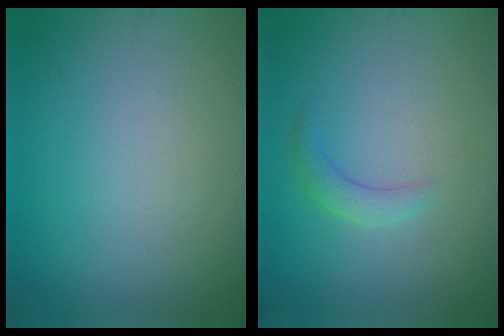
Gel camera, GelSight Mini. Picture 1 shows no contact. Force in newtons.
{"total": 1.6, "press": 1.6, "slide": 0.1}